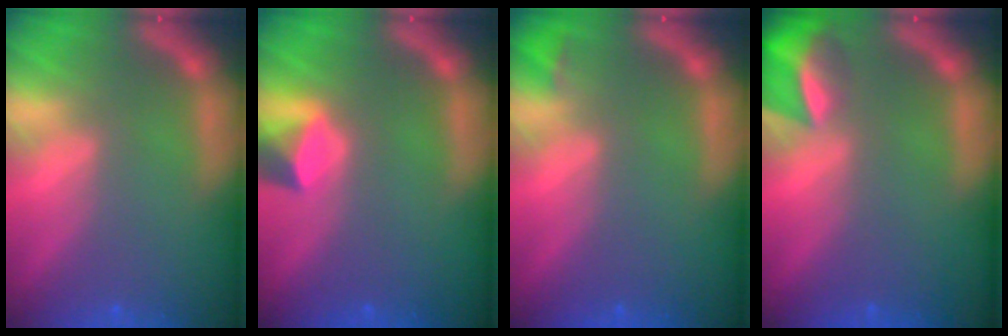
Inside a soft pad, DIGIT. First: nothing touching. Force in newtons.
{"total": 2.4}
{"total": 0.9}
{"total": 4.9}